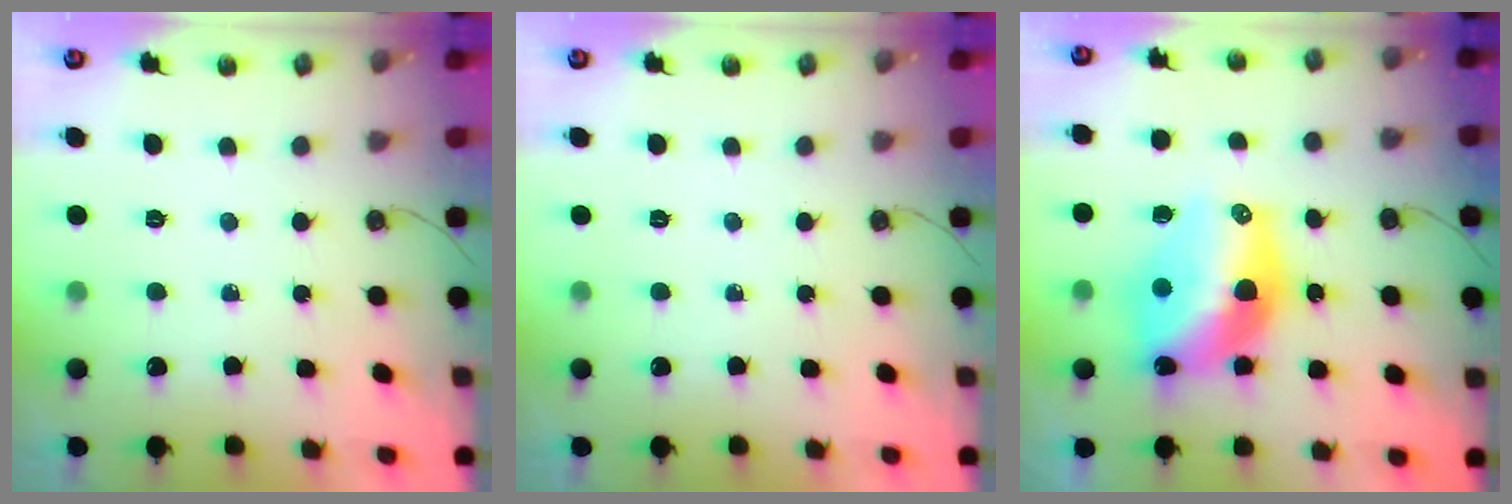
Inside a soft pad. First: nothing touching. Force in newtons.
{"total": 0.0}
{"total": 16.0, "press": 15.9, "slide": 1.5}